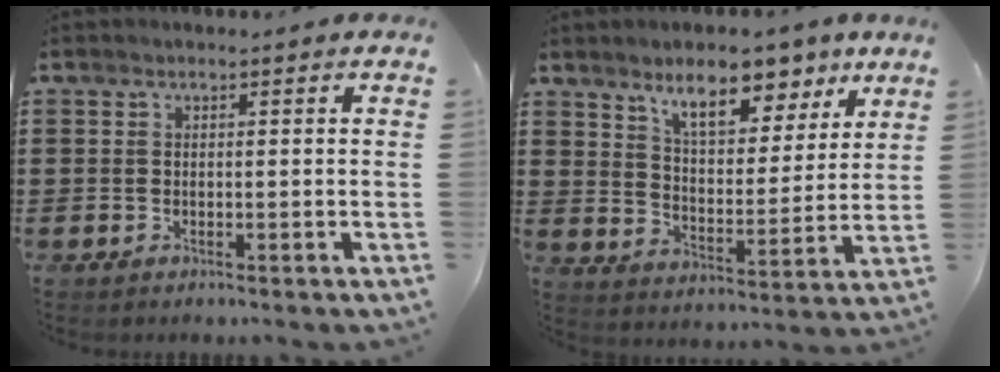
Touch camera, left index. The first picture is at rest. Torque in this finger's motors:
{"motor_torque": [2.14, 0.00, 0.59, 0.17]}